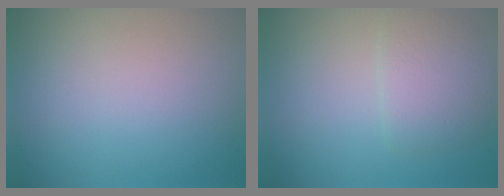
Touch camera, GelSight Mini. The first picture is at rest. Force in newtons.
{"total": 2.9, "press": 2.9, "slide": 0.1}